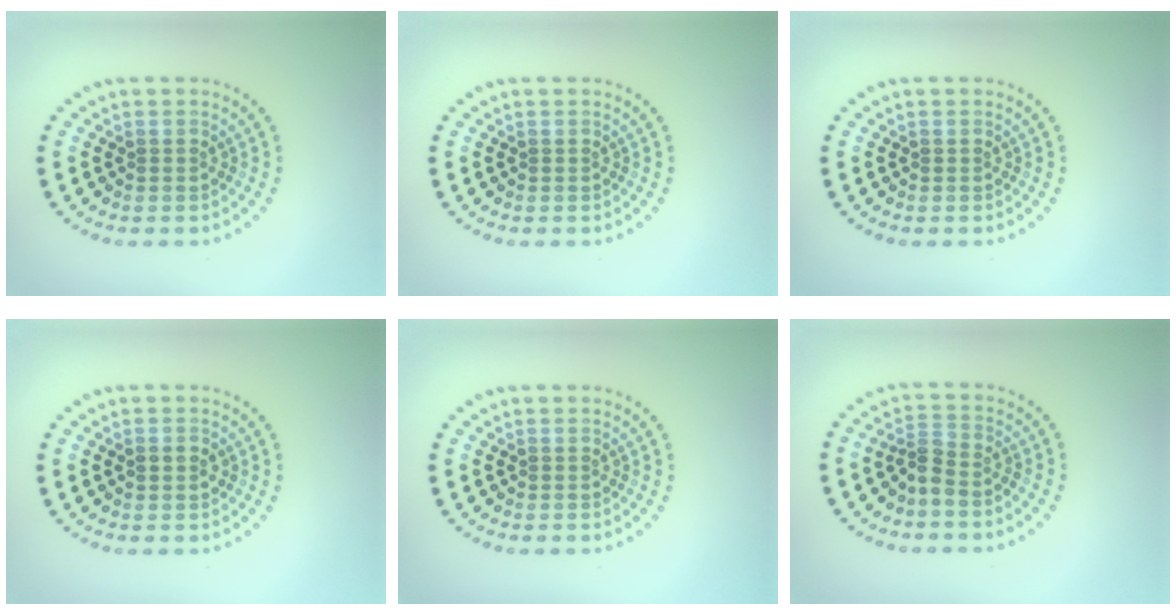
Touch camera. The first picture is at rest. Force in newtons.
{"total": 0.0}
{"total": 0.0}
{"total": 1.3, "press": 1.3, "slide": 0.2}
{"total": 0.0}
{"total": 2.2, "press": 1.5, "slide": 1.6}